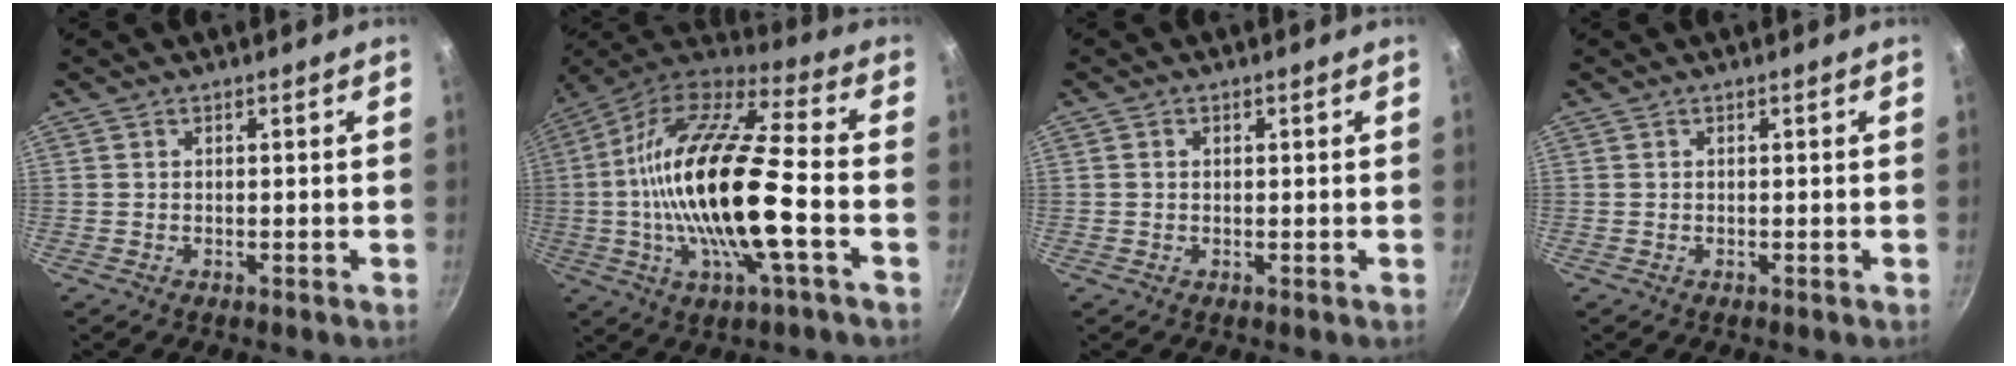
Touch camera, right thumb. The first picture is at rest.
{"total": 24.3, "force": [-3.3, 7.2, 23.0], "torque": [-0.432, 0.023, -0.073]}
{"total": 0.9, "force": [0.2, 0.7, 0.4], "torque": [-0.006, 0.005, 0.002]}
{"total": 0.0}